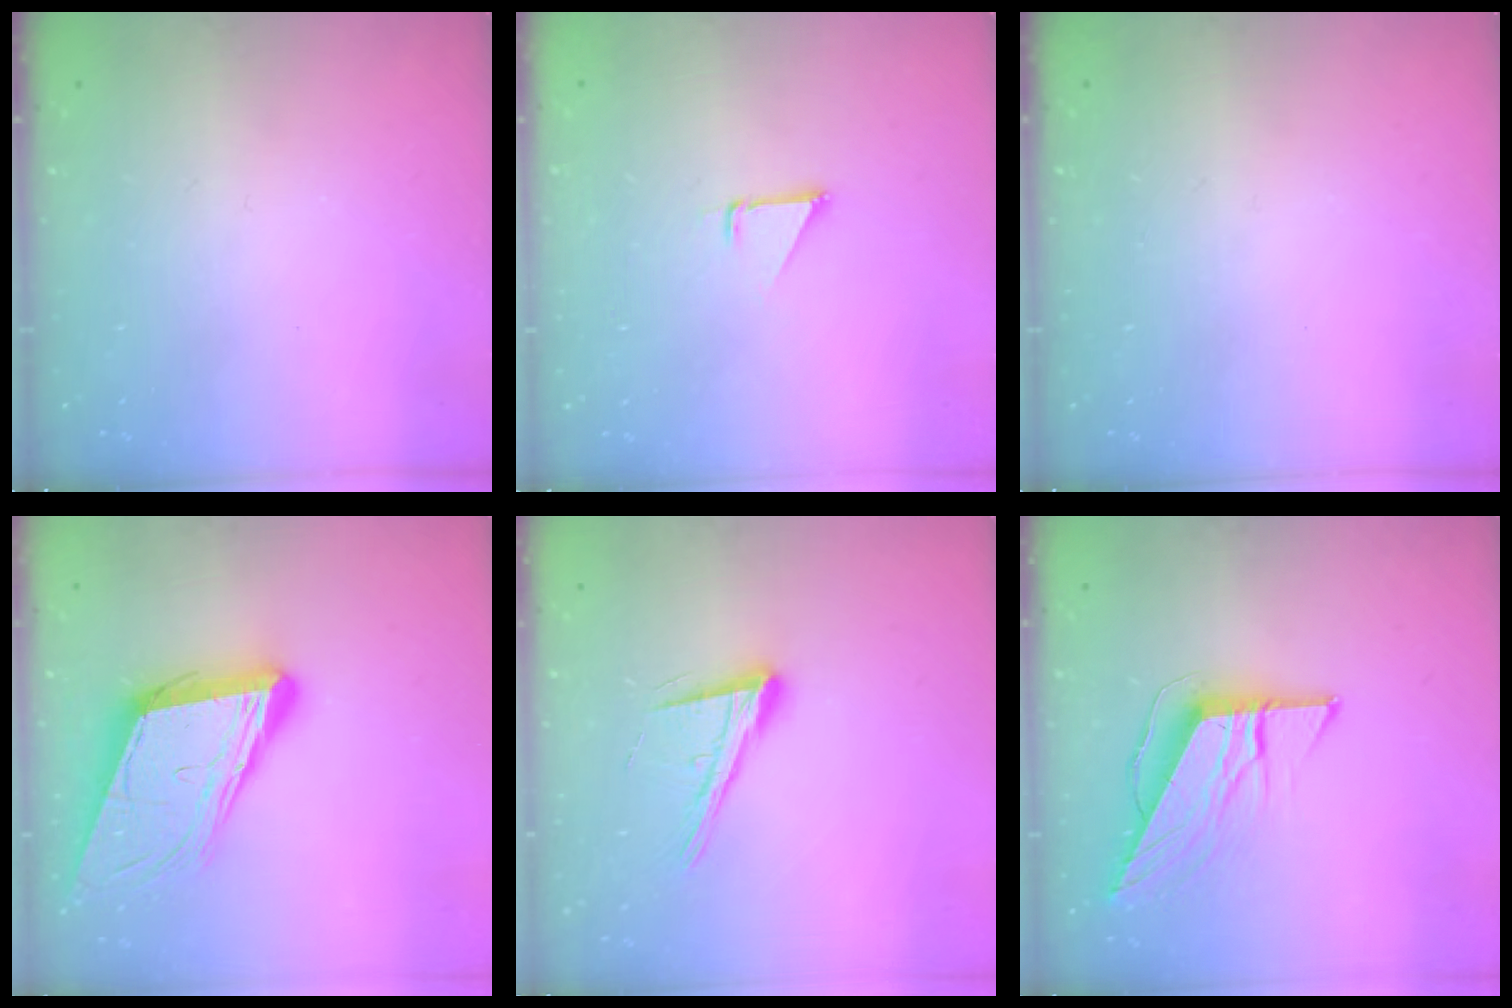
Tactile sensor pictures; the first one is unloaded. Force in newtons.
{"total": 1.5, "press": 1.5, "slide": 0.1}
{"total": 0.0}
{"total": 15.9, "press": 15.4, "slide": 4.0}
{"total": 14.6, "press": 14.0, "slide": 3.9}
{"total": 9.8, "press": 9.8, "slide": 0.5}